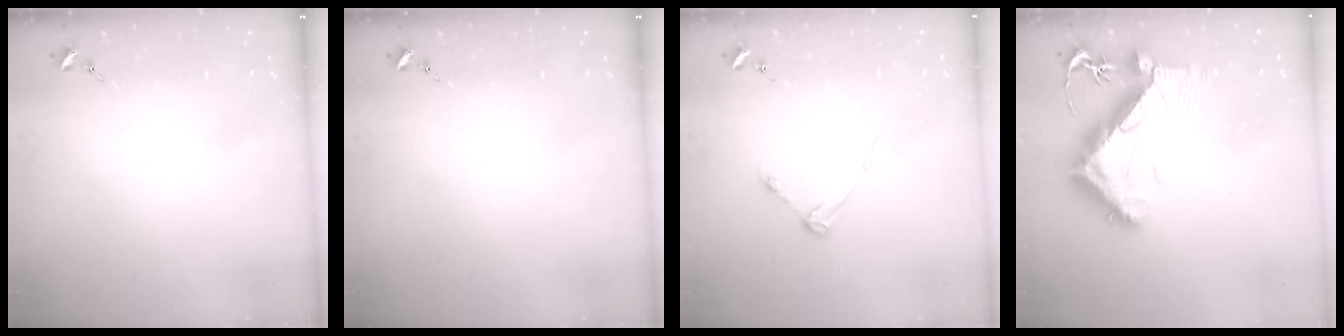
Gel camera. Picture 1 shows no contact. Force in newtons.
{"total": 0.0}
{"total": 3.7, "press": 3.7, "slide": 0.5}
{"total": 10.8, "press": 10.8, "slide": 1.3}